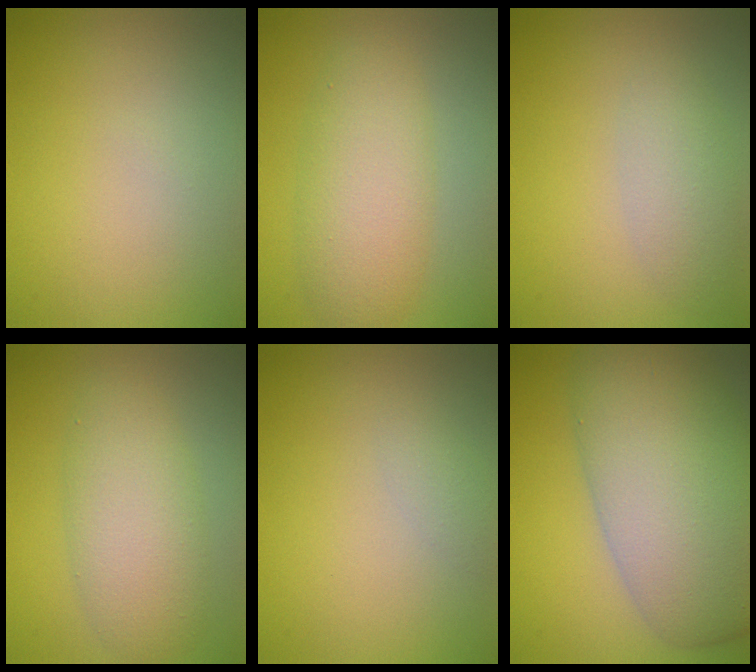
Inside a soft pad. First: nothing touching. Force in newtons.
{"total": 4.8, "press": 4.8, "slide": 0.2}
{"total": 2.5, "press": 2.5, "slide": 0.2}
{"total": 4.9, "press": 4.9, "slide": 0.4}
{"total": 1.0, "press": 1.0, "slide": 0.0}
{"total": 12.2, "press": 12.1, "slide": 0.6}